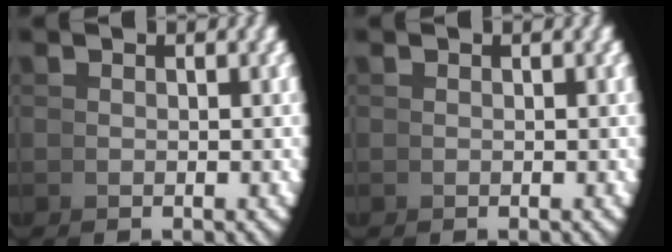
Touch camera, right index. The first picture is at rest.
{"total": 0.0}